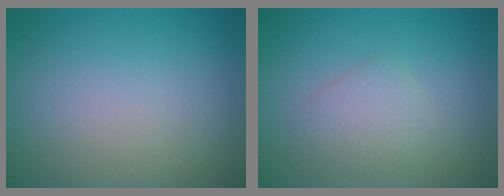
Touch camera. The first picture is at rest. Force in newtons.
{"total": 2.1, "press": 2.1, "slide": 0.0}